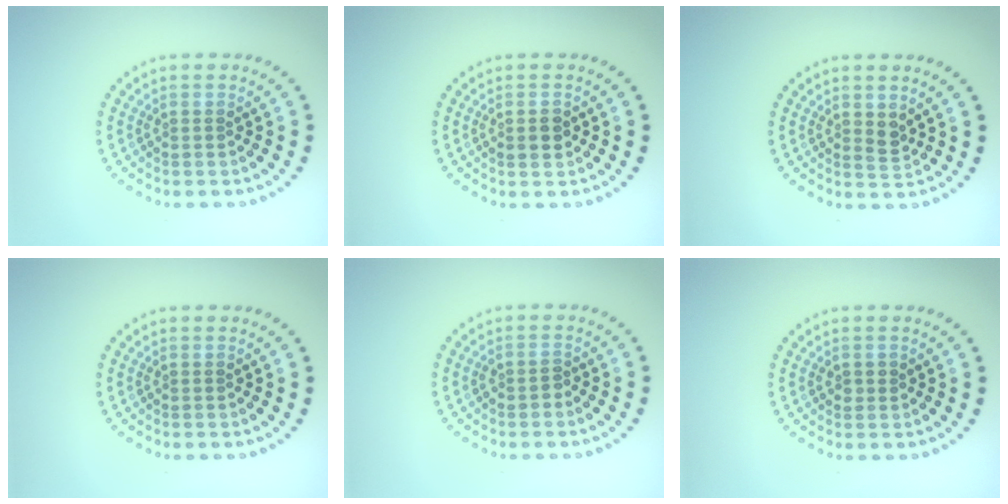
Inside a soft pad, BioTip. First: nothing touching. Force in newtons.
{"total": 1.3, "press": 1.3, "slide": 0.1}
{"total": 1.2, "press": 1.0, "slide": 0.5}
{"total": 0.0}
{"total": 1.2, "press": 1.1, "slide": 0.4}
{"total": 0.9, "press": 0.8, "slide": 0.1}